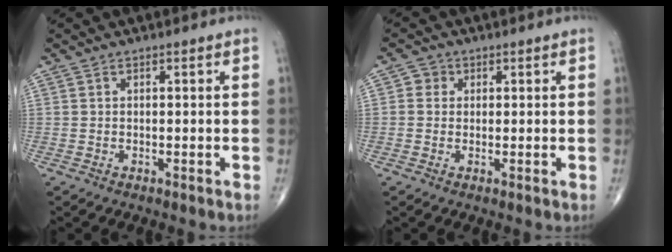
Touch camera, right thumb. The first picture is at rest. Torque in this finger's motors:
{"motor_torque": [-0.33, 0.19, 0.09, -0.03, 0.00]}